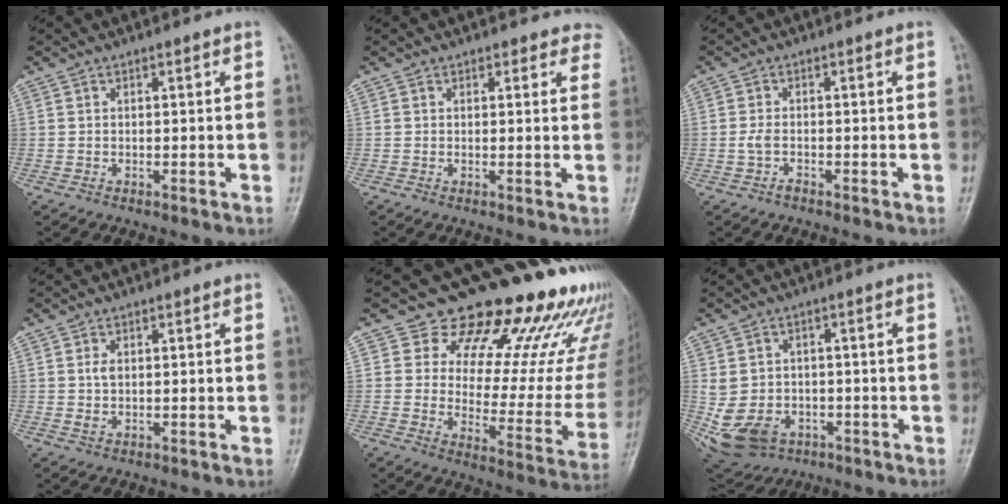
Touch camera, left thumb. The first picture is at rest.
{"total": 4.3, "force": [3.8, 2.0, 0.0], "torque": [0.042, -0.015, 0.017]}
{"total": 1.7, "force": [-0.9, 0.8, 1.1], "torque": [-0.031, 0.007, -0.021]}
{"total": 1.7, "force": [0.3, 1.1, 1.3], "torque": [-0.023, -0.002, 0.007]}
{"total": 23.5, "force": [18.5, 9.7, 10.8], "torque": [-0.088, -0.130, 0.231]}
{"total": 13.3, "force": [-4.1, 10.6, 6.9], "torque": [-0.160, 0.011, -0.051]}